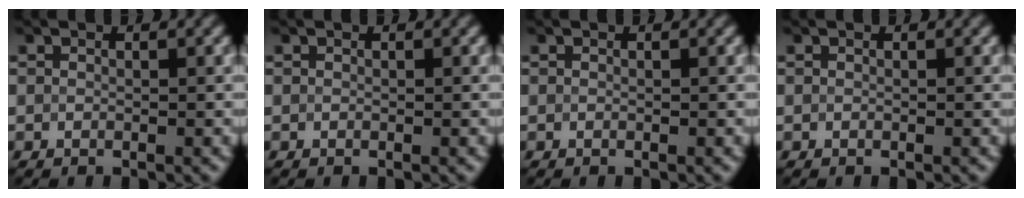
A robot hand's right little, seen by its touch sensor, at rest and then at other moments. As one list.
[{"total": 0.0}, {"total": 0.0}, {"total": 0.0}]